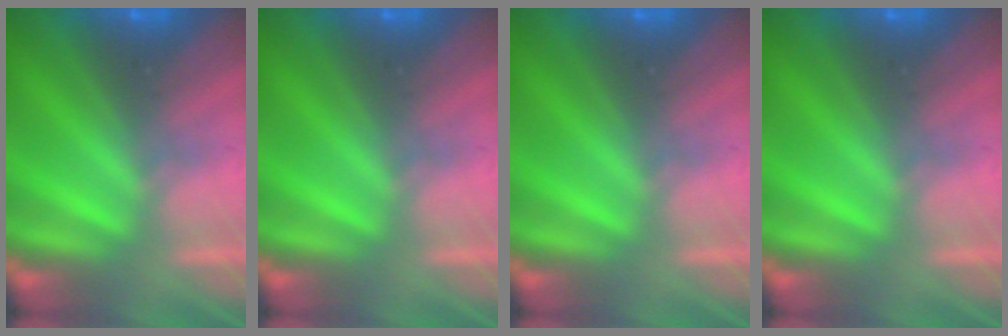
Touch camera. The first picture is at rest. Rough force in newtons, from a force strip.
{"total": 0.0}
{"total": 0.0}
{"total": 0.0}